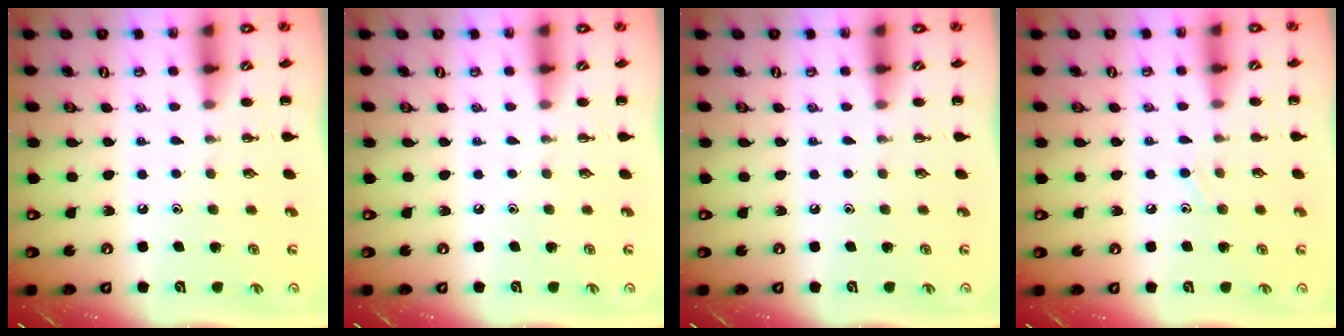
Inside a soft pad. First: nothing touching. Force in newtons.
{"total": 0.0}
{"total": 0.0}
{"total": 7.2, "press": 6.7, "slide": 2.5}